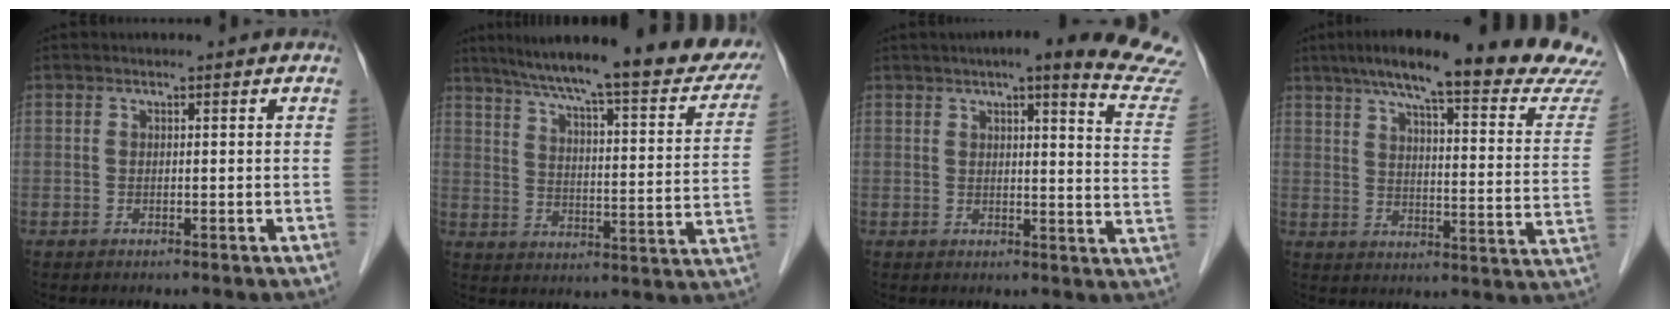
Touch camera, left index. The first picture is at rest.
{"total": 25.8, "force": [21.5, 3.2, 14.0], "torque": [-0.206, -0.027, 0.277]}
{"total": 17.9, "force": [16.3, 0.7, 7.4], "torque": [-0.075, -0.059, 0.166]}
{"total": 26.4, "force": [22.6, 1.6, 13.5], "torque": [-0.197, -0.043, 0.282]}